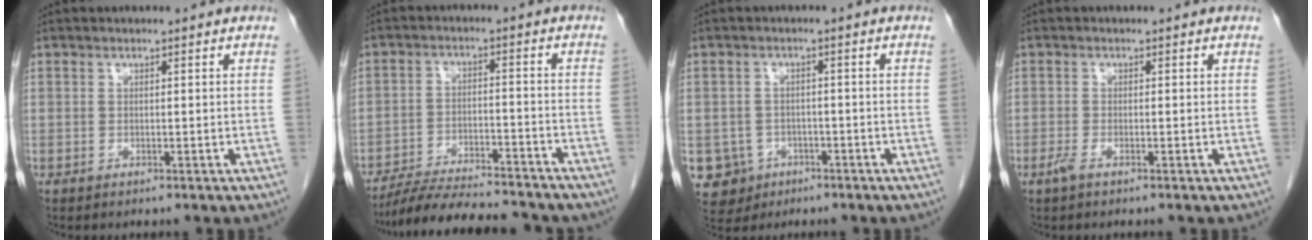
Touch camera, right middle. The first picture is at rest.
{"total": 15.4, "force": [-13.9, 2.1, 6.3], "torque": [-0.107, -0.010, -0.210]}
{"total": 5.7, "force": [-2.5, 5.1, 0.6], "torque": [-0.016, 0.008, -0.032]}
{"total": 1.4, "force": [-0.9, 0.2, 1.1], "torque": [-0.028, -0.003, -0.021]}